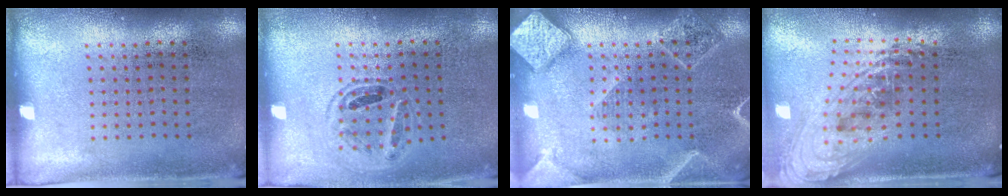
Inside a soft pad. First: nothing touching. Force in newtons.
{"total": 1.0, "press": 1.0, "slide": 0.3}
{"total": 2.1, "press": 2.1, "slide": 0.2}
{"total": 2.2, "press": 1.6, "slide": 1.6}